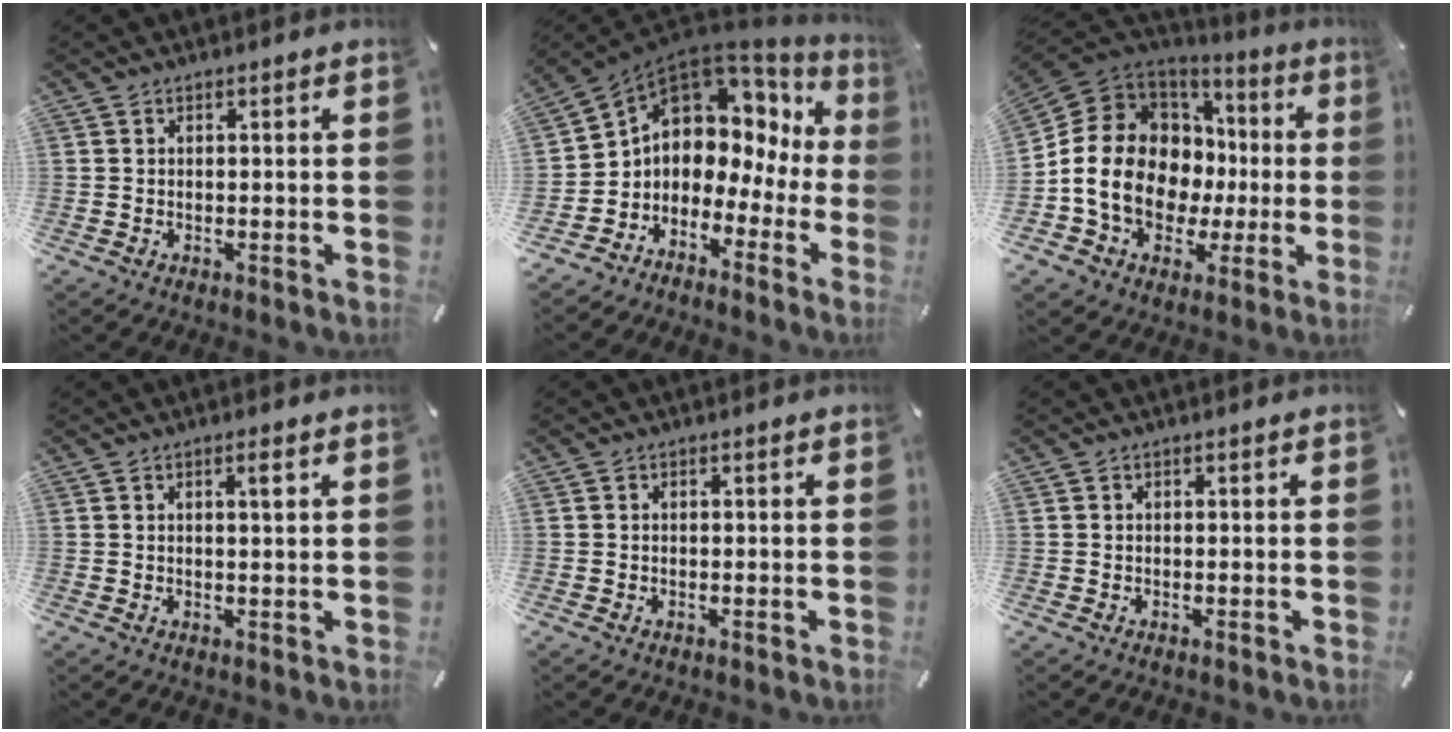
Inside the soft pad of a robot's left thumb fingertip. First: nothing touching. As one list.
[{"total": 6.8, "force": [1.7, 6.0, 2.7], "torque": [-0.069, -0.028, 0.029]}, {"total": 15.9, "force": [-2.4, 13.2, 8.6], "torque": [-0.184, -0.009, -0.041]}, {"total": 2.0, "force": [0.9, 0.1, 1.8], "torque": [-0.037, -0.001, 0.014]}, {"total": 0.0}, {"total": 0.0}]